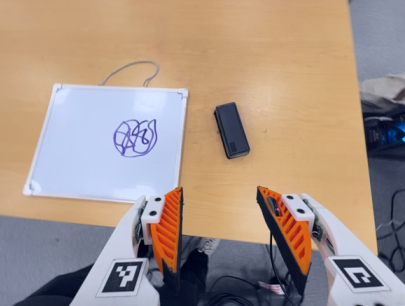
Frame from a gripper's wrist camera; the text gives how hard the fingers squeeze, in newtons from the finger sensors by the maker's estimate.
{"total": 0.0}